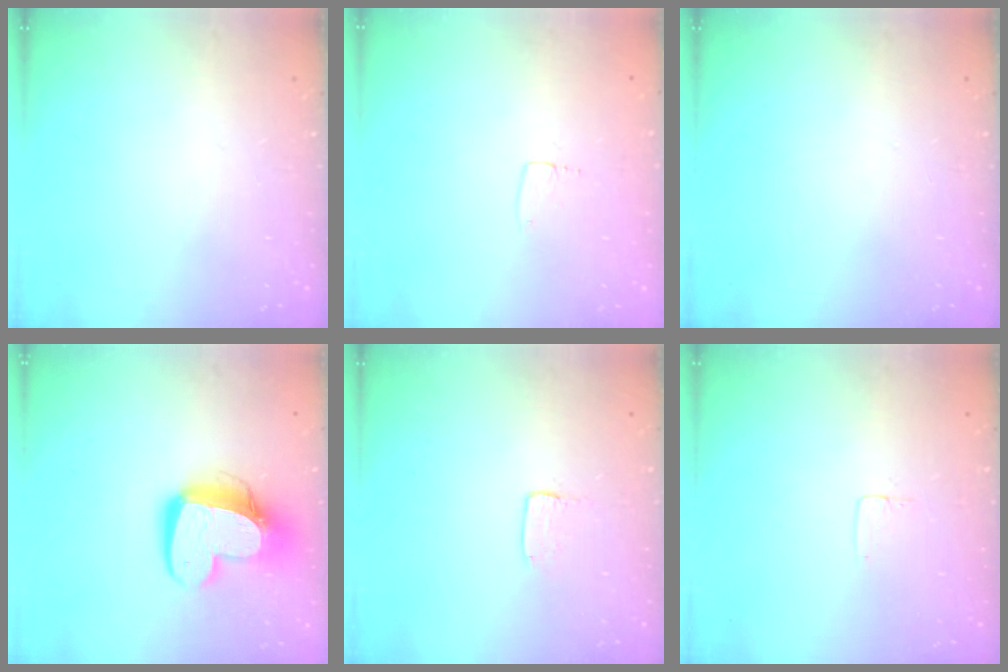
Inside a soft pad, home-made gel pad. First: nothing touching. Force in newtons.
{"total": 2.7, "press": 2.7, "slide": 0.1}
{"total": 0.0}
{"total": 14.6, "press": 14.6, "slide": 1.4}
{"total": 1.7, "press": 1.6, "slide": 0.1}
{"total": 2.5, "press": 2.5, "slide": 0.1}